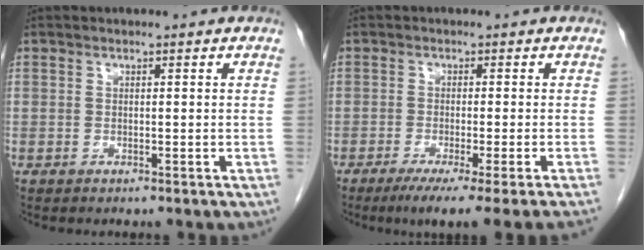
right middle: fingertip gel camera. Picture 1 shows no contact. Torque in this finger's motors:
{"motor_torque": [0.18, -0.16, 0.10, 0.03]}